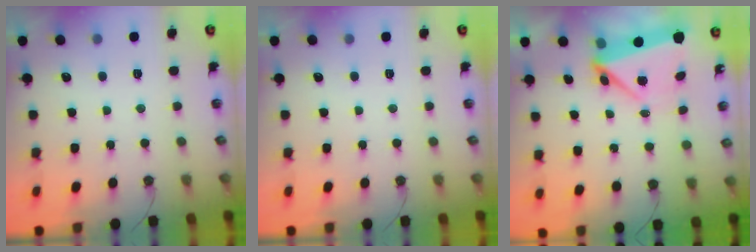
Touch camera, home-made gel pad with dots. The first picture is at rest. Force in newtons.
{"total": 0.0}
{"total": 6.2, "press": 6.2, "slide": 0.3}